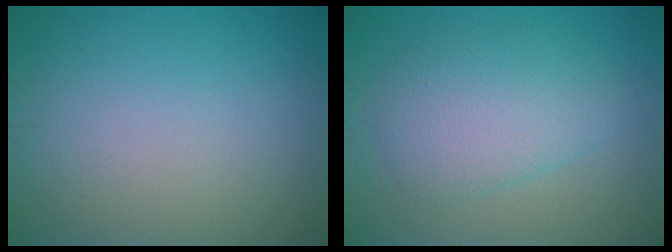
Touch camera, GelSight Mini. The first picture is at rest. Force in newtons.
{"total": 4.6, "press": 4.6, "slide": 0.0}